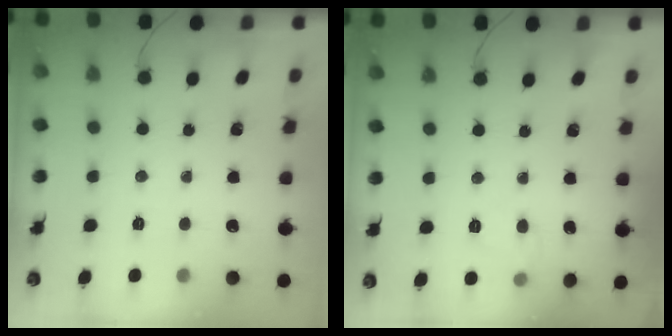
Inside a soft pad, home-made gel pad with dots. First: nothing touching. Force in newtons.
{"total": 6.8, "press": 6.7, "slide": 0.9}